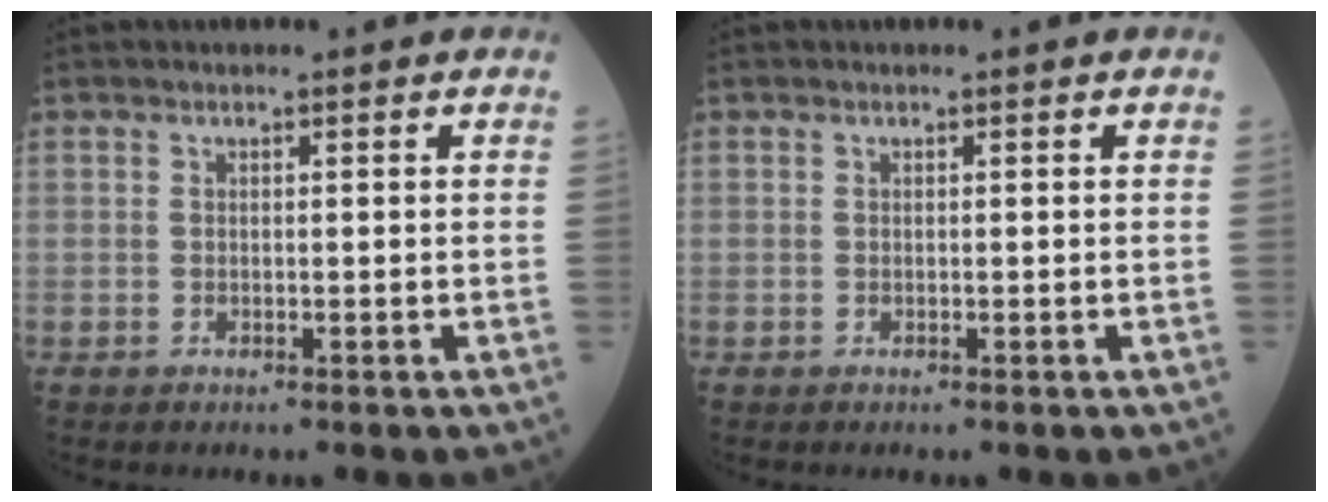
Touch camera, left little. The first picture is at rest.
{"total": 0.0}